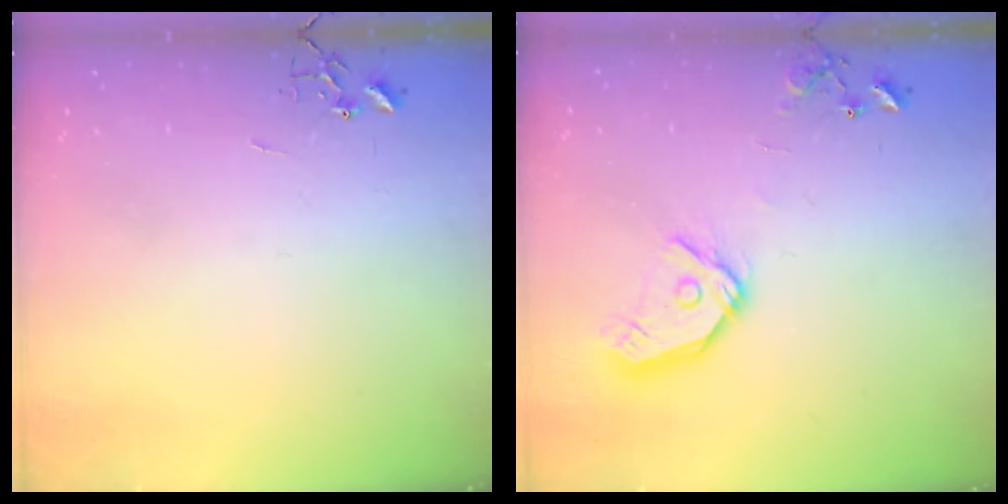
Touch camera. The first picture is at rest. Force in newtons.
{"total": 13.4, "press": 13.2, "slide": 1.8}